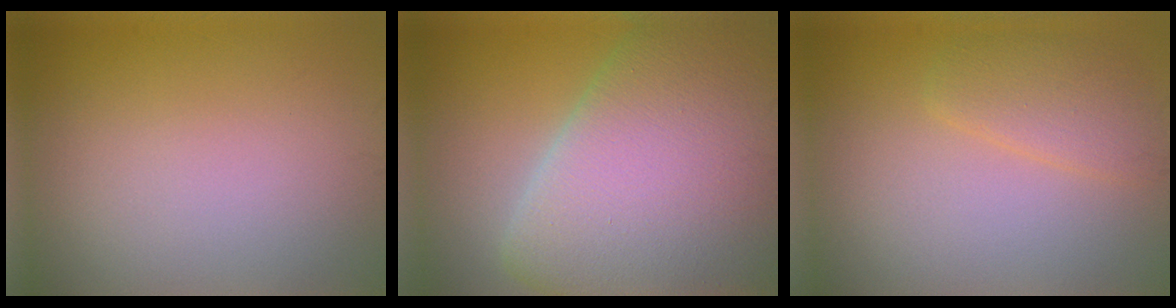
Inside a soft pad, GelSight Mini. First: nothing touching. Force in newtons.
{"total": 16.4, "press": 16.4, "slide": 1.3}
{"total": 2.7, "press": 2.7, "slide": 0.1}